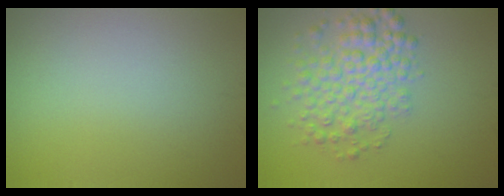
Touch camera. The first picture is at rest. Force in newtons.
{"total": 4.9, "press": 4.9, "slide": 0.2}